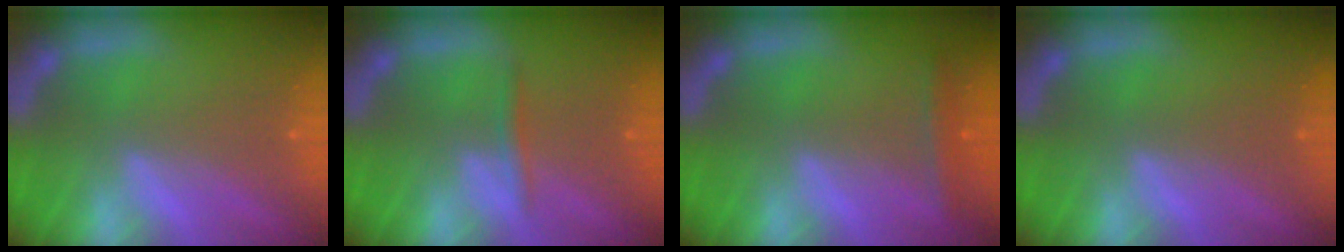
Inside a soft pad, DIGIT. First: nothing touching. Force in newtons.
{"total": 1.4}
{"total": 1.9}
{"total": 0.0}